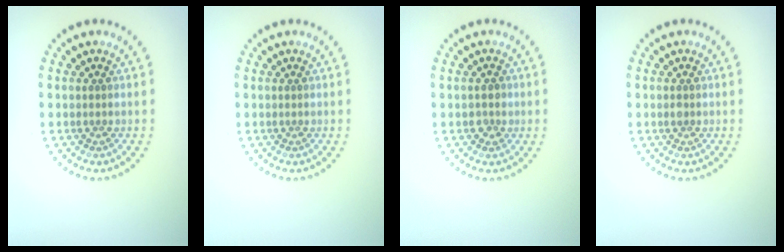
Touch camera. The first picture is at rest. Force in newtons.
{"total": 0.0}
{"total": 1.5, "press": 1.4, "slide": 0.6}
{"total": 0.7, "press": 0.7, "slide": 0.1}